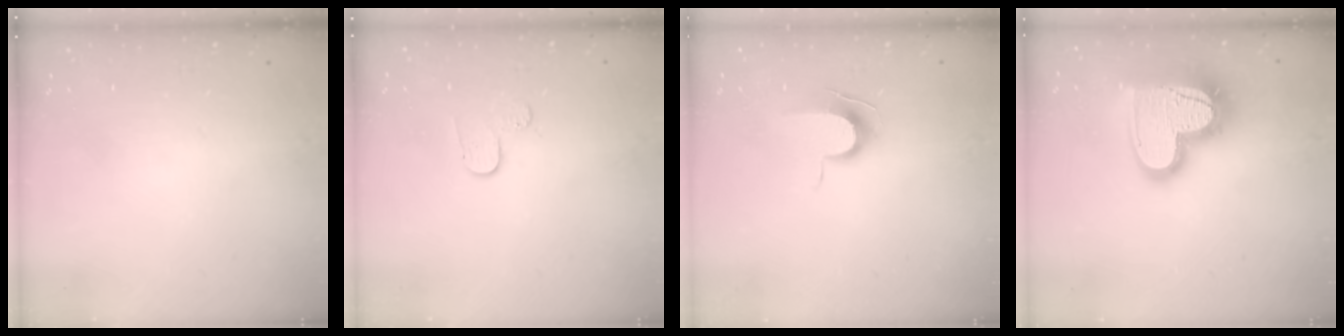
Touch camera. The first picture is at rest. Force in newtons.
{"total": 4.0, "press": 3.9, "slide": 0.4}
{"total": 7.8, "press": 7.8, "slide": 0.7}
{"total": 21.0, "press": 21.0, "slide": 1.7}